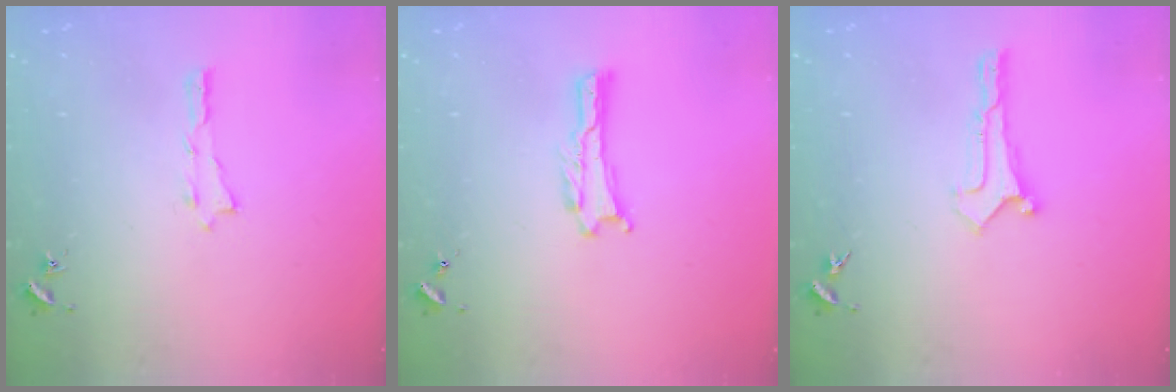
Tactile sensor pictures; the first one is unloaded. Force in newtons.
{"total": 0.0}
{"total": 0.0}